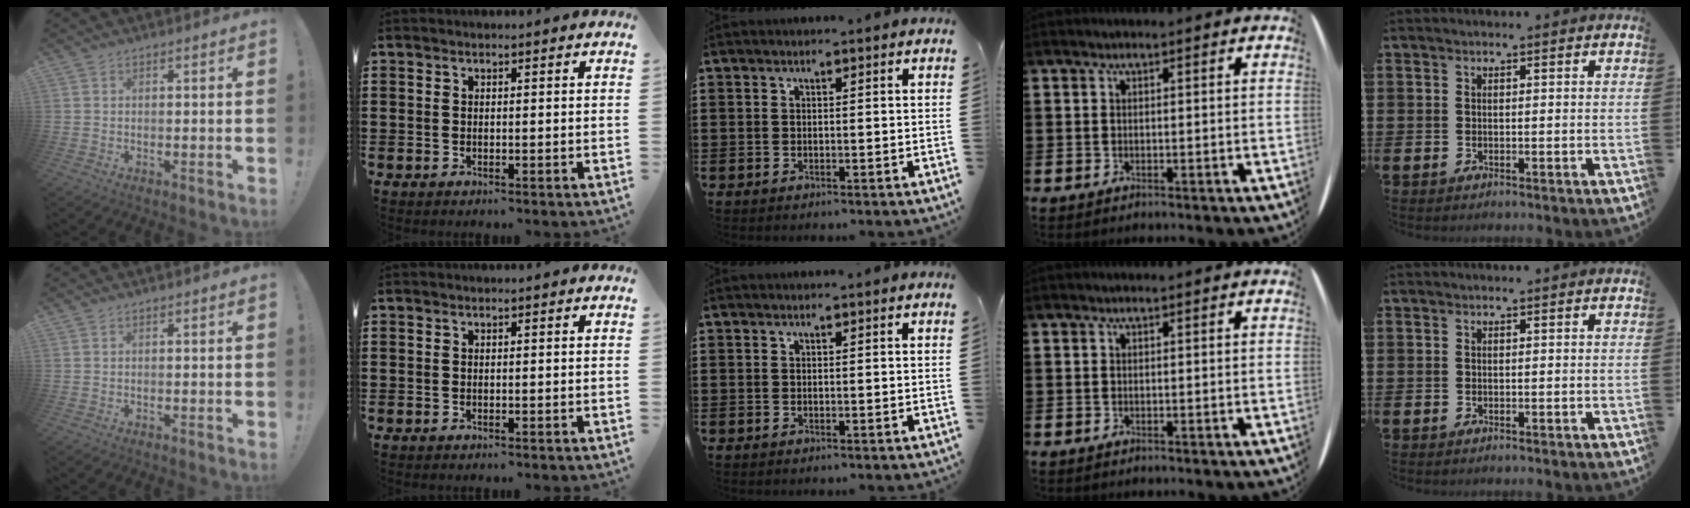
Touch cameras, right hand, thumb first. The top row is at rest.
{}